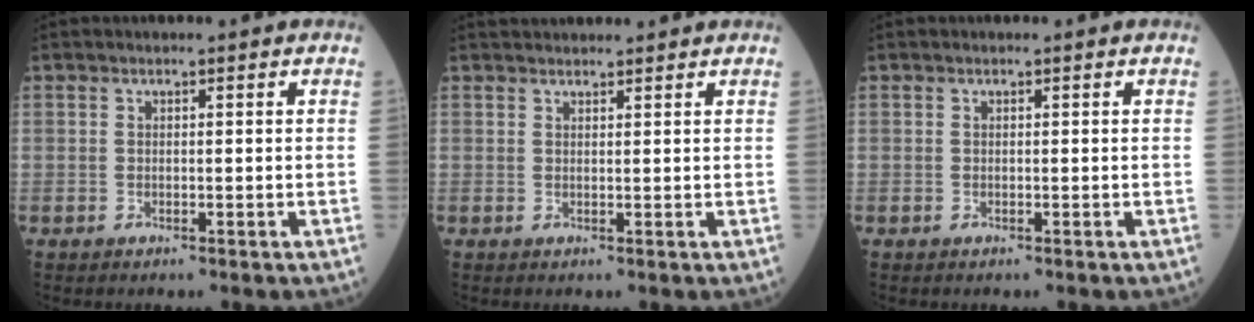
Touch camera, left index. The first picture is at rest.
{"total": 5.8, "force": [5.5, 0.7, 1.8], "torque": [-0.022, 0.038, 0.075]}
{"total": 0.0}